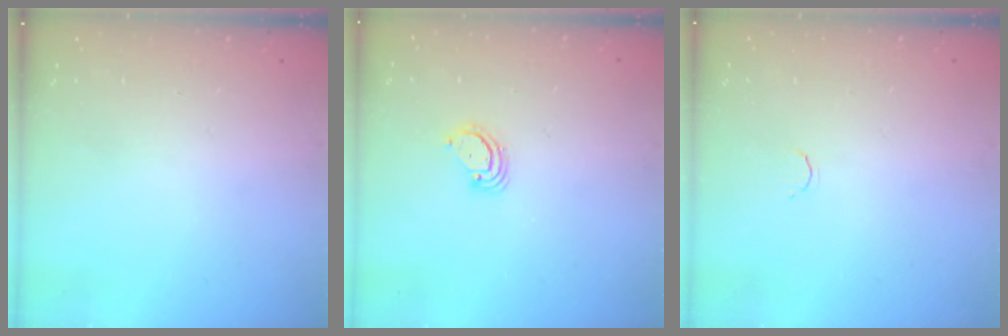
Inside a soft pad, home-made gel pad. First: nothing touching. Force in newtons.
{"total": 2.8, "press": 2.8, "slide": 0.3}
{"total": 1.7, "press": 1.6, "slide": 0.5}